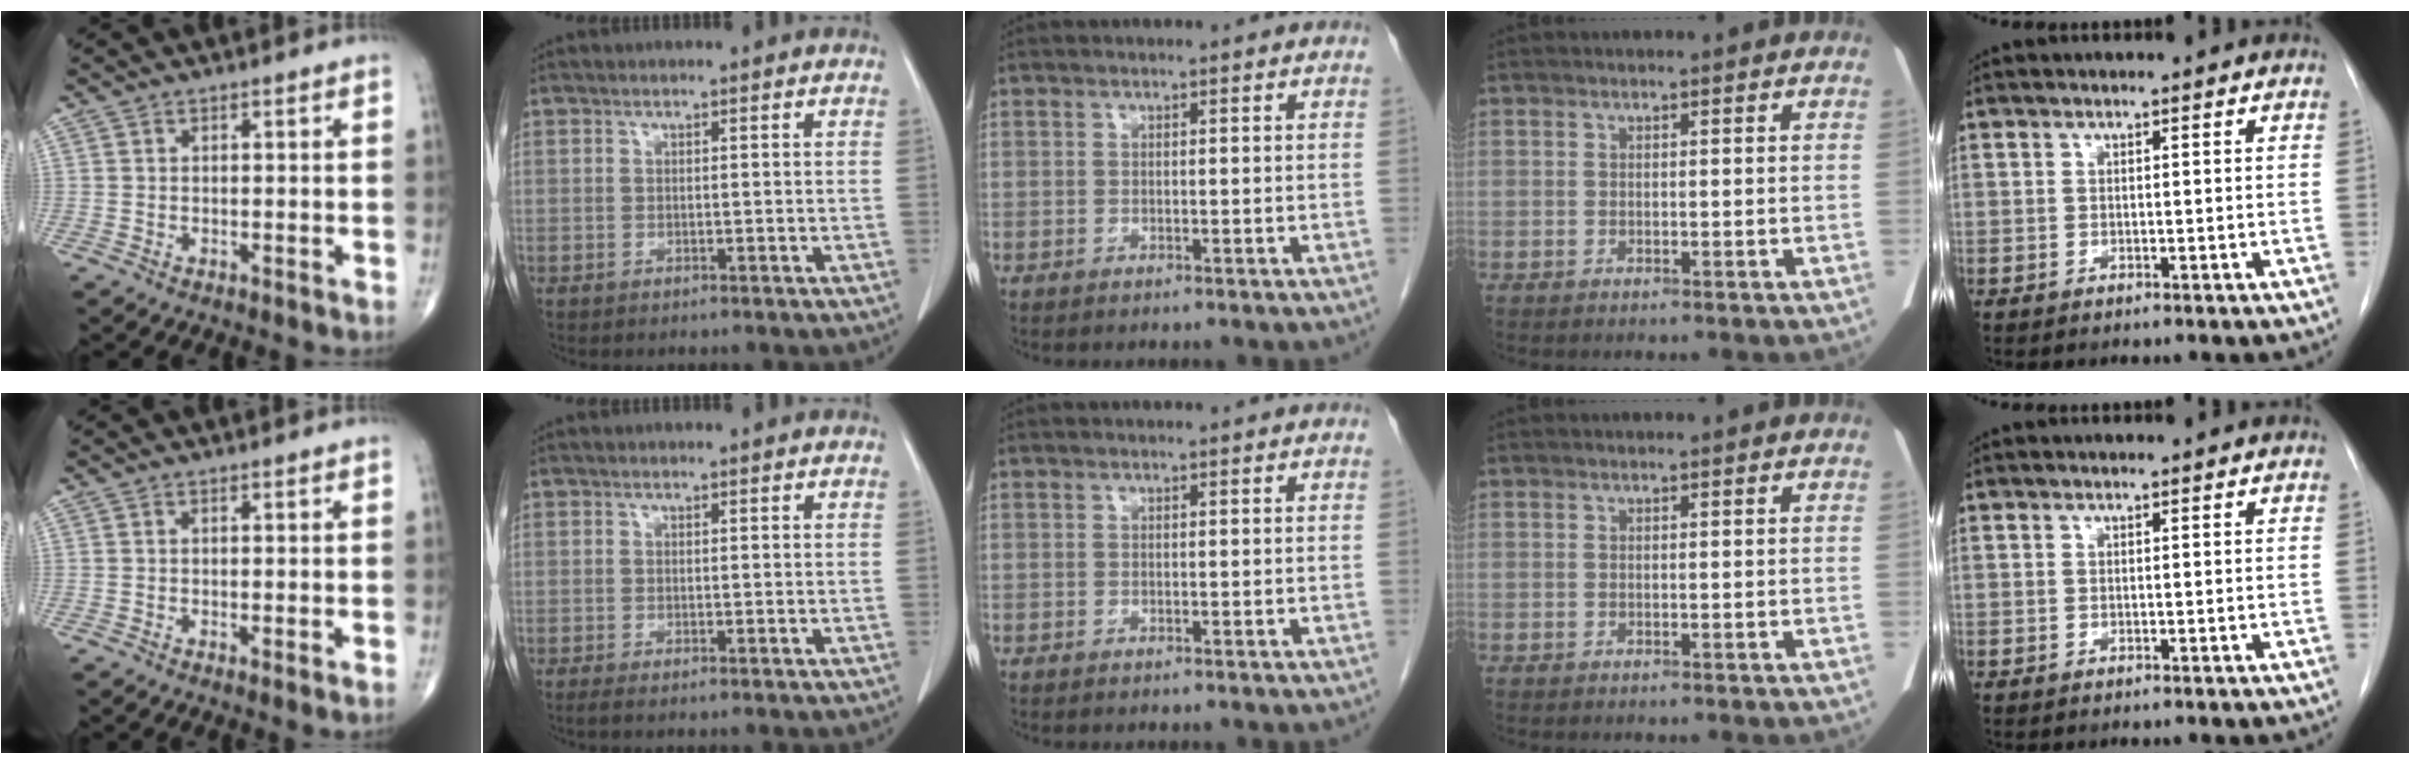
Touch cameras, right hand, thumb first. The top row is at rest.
{"thumb": {"total": 1.2, "force": [-0.2, 0.1, 1.2], "torque": [-0.025, -0.006, -0.005]}, "index": {"total": 0.8, "force": [-0.6, -0.1, 0.5], "torque": [-0.011, -0.002, -0.013]}}